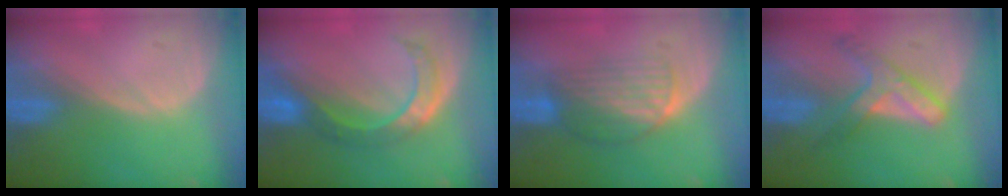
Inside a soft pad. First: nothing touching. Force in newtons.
{"total": 6.1, "press": 6.0, "slide": 1.1}
{"total": 6.8, "press": 5.9, "slide": 3.4}
{"total": 6.2, "press": 5.6, "slide": 2.7}